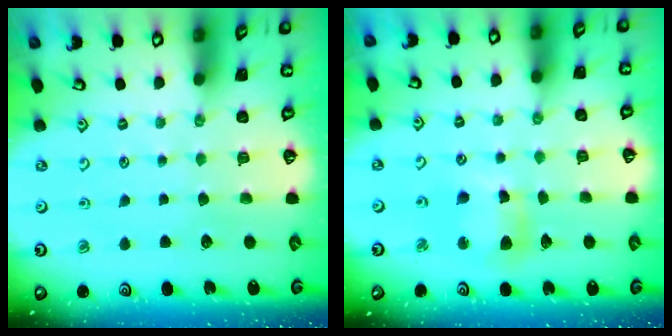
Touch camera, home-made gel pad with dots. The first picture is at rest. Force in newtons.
{"total": 9.2, "press": 9.1, "slide": 1.0}